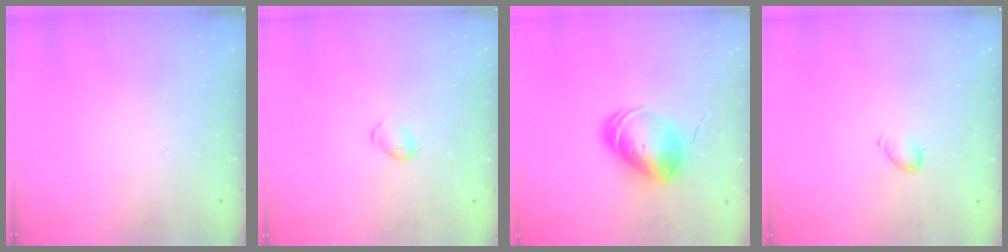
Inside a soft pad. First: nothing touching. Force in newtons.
{"total": 4.8, "press": 4.8, "slide": 0.7}
{"total": 9.7, "press": 9.6, "slide": 1.5}
{"total": 4.4, "press": 4.4, "slide": 0.7}